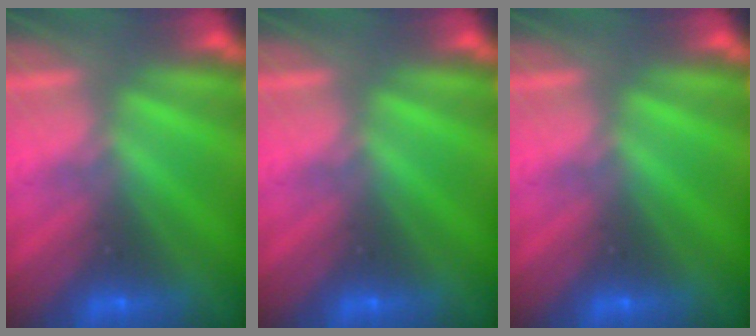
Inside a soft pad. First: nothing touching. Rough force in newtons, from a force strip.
{"total": 0.0}
{"total": 0.0}